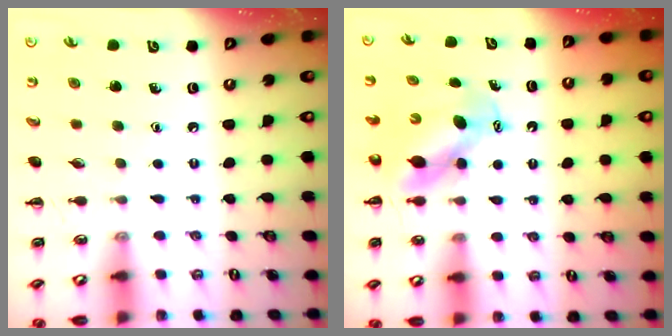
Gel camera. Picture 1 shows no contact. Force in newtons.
{"total": 7.0, "press": 6.9, "slide": 1.2}